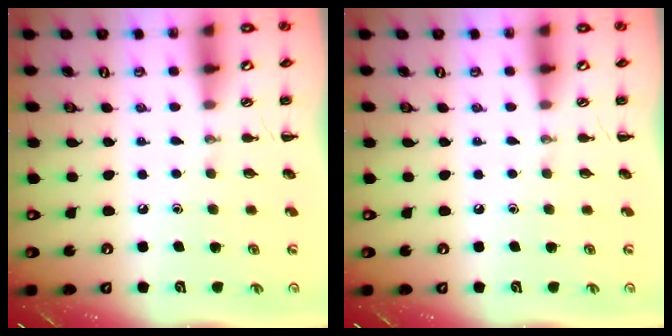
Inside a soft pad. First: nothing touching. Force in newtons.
{"total": 0.0}